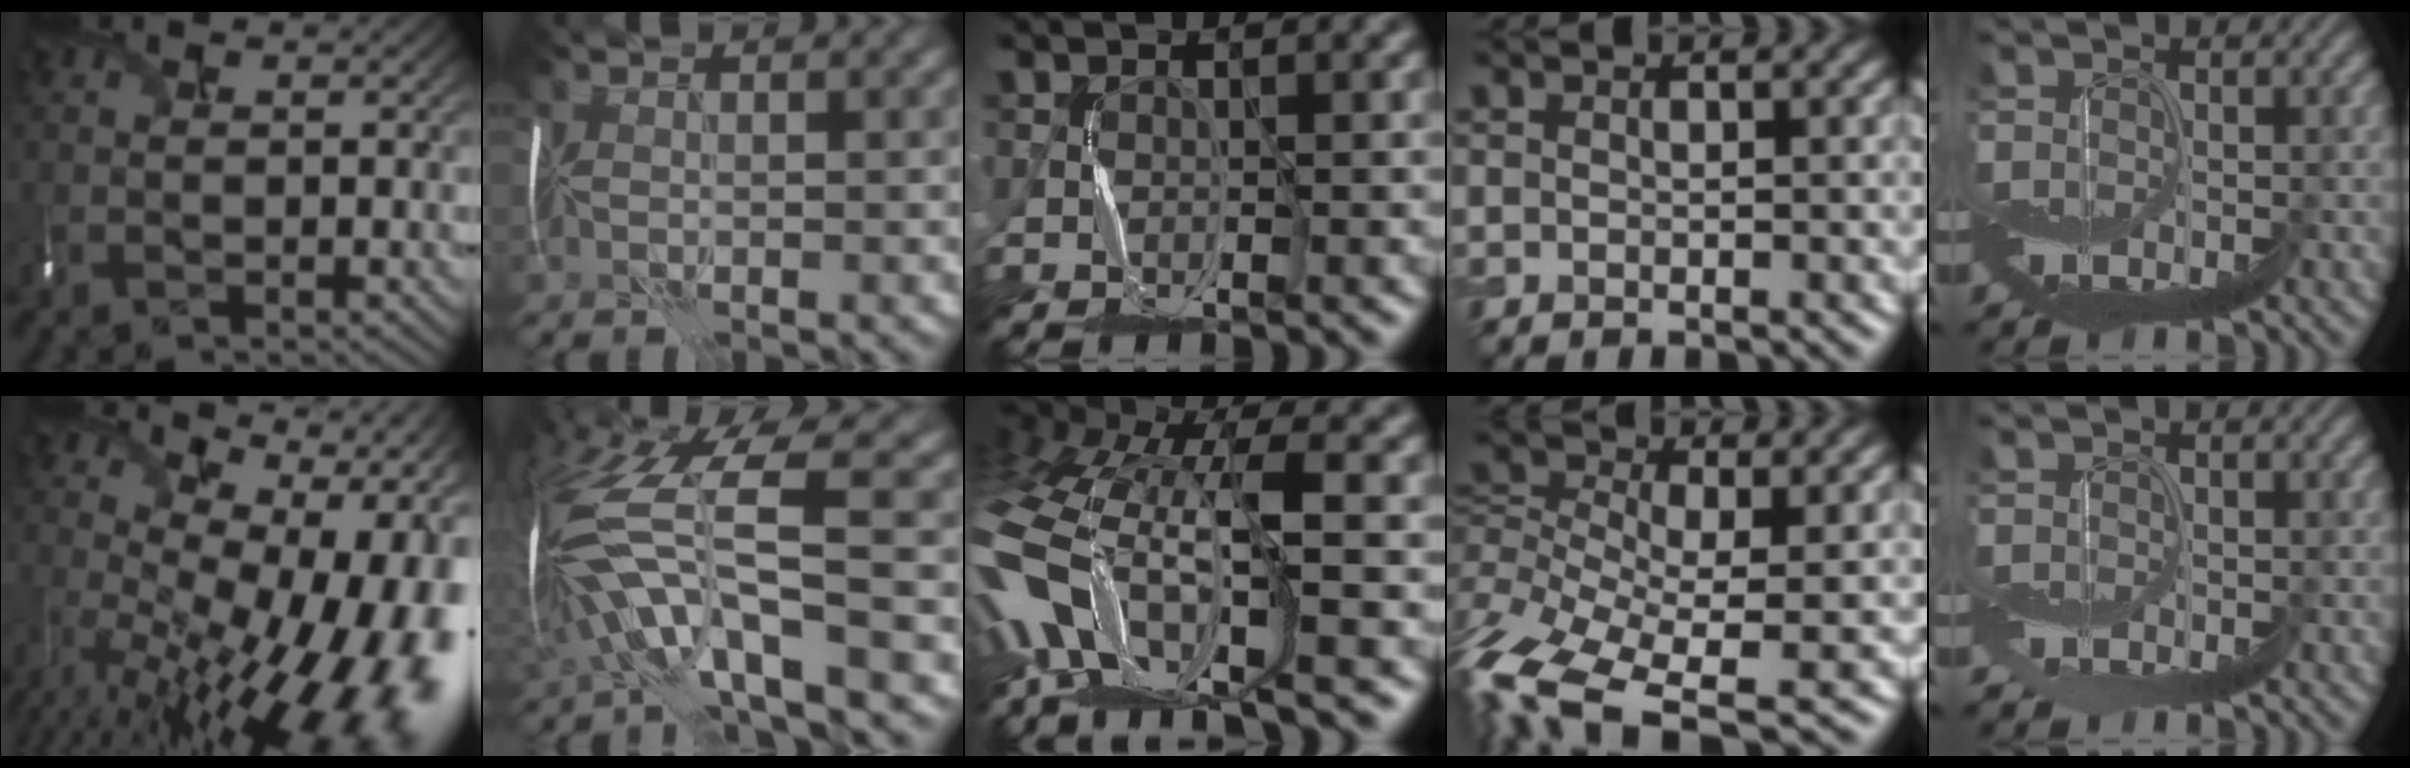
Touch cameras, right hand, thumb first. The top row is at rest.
{"thumb": {"total": 18.1, "force": [-3.9, 7.5, 16.0], "torque": [-0.198, -0.022, -0.030]}, "index": {"total": 12.6, "force": [-3.0, 4.1, 11.5], "torque": [-0.242, 0.006, -0.051]}, "middle": {"total": 14.2, "force": [-4.7, 5.9, 12.0], "torque": [-0.278, -0.002, -0.076]}, "ring": {"total": 12.5, "force": [-6.3, 5.7, 9.1], "torque": [-0.223, -0.005, -0.126]}, "little": {"total": 0.9, "force": [-0.8, 0.2, 0.1], "torque": [-0.001, -0.004, -0.017]}}